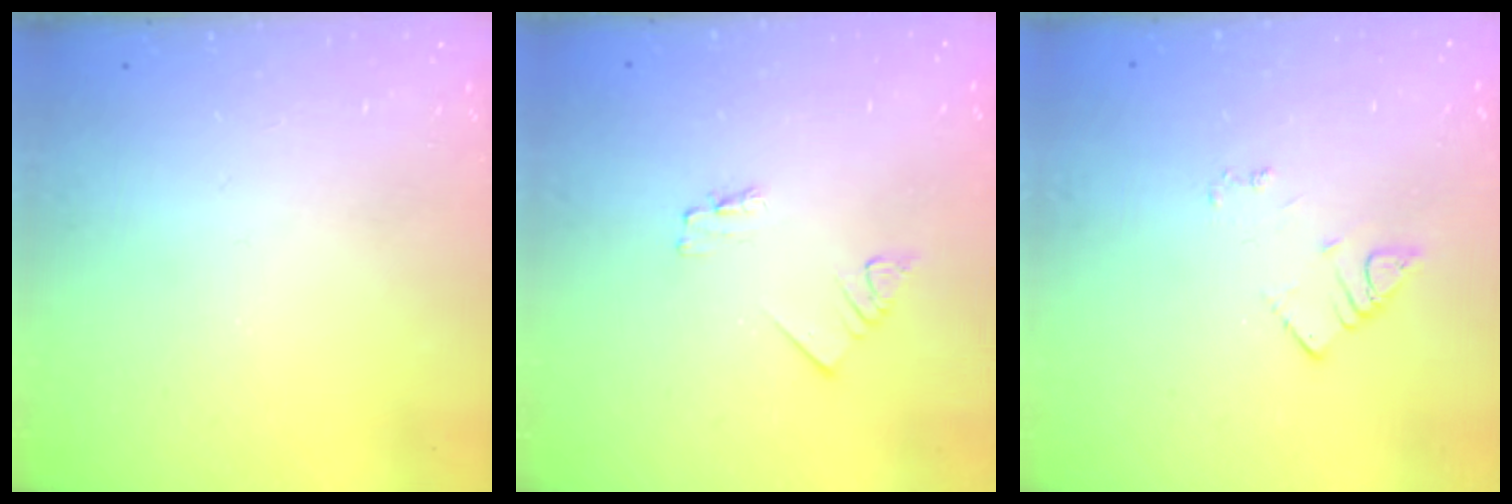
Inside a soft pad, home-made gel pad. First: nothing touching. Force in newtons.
{"total": 1.2, "press": 1.2, "slide": 0.0}
{"total": 2.9, "press": 2.9, "slide": 0.3}